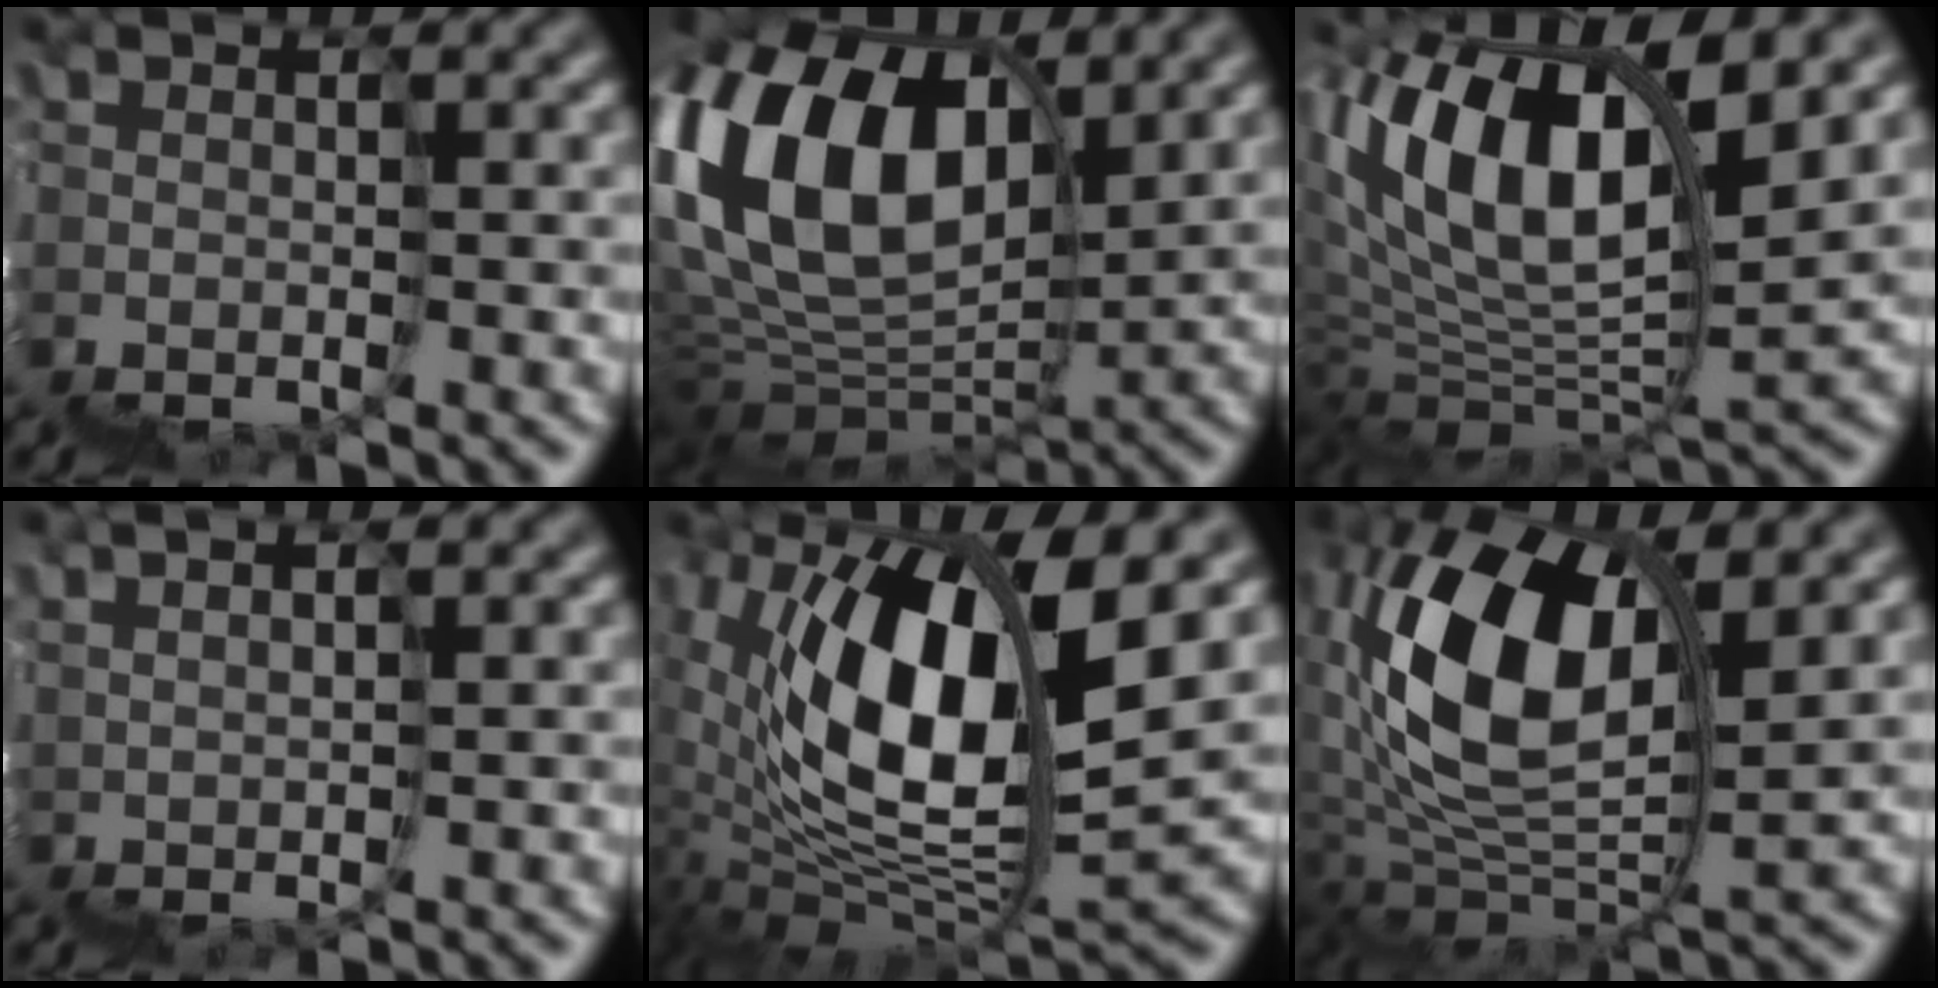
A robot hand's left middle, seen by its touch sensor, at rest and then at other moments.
{"total": 11.3, "force": [7.0, 5.4, 7.0], "torque": [-0.149, 0.051, 0.113]}
{"total": 9.8, "force": [7.7, 2.4, 5.6], "torque": [-0.117, 0.044, 0.136]}
{"total": 2.9, "force": [2.8, -0.5, 0.3], "torque": [0.002, 0.018, 0.055]}
{"total": 9.9, "force": [5.7, 3.0, 7.4], "torque": [-0.133, 0.032, 0.095]}
{"total": 8.1, "force": [5.6, 3.1, 5.0], "torque": [-0.114, 0.036, 0.091]}